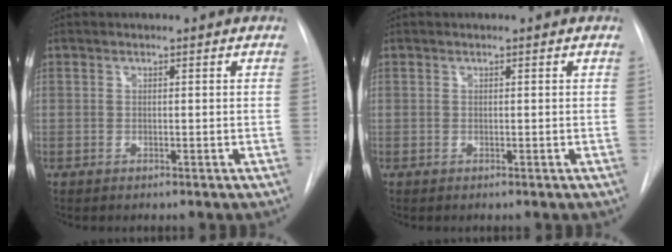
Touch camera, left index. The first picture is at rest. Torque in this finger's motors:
{"motor_torque": [0.00, 0.00, 0.00, 0.00]}